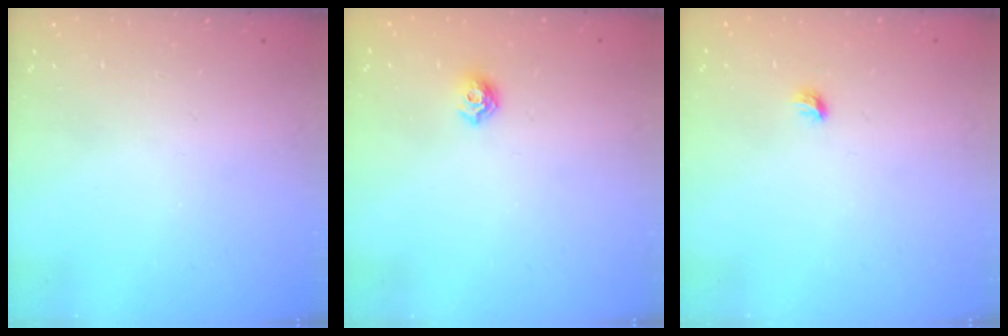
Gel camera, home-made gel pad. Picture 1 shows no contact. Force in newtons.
{"total": 7.3, "press": 7.2, "slide": 0.8}
{"total": 3.7, "press": 3.6, "slide": 0.8}